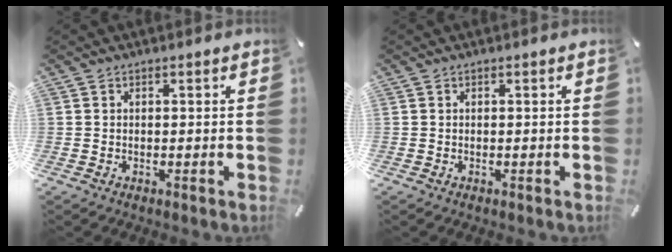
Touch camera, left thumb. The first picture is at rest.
{"total": 0.0}